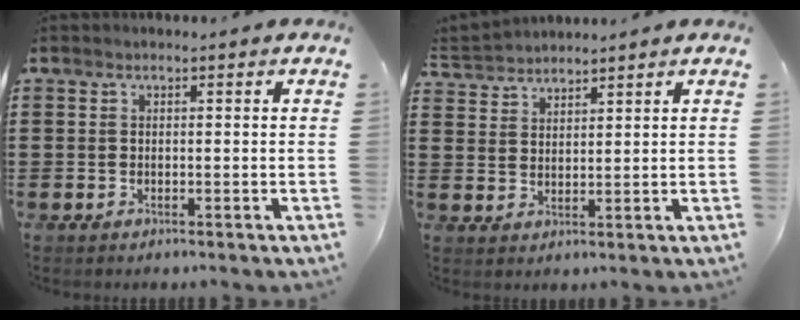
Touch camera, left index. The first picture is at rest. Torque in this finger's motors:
{"motor_torque": [-0.45, 0.53, -0.03, 0.00]}